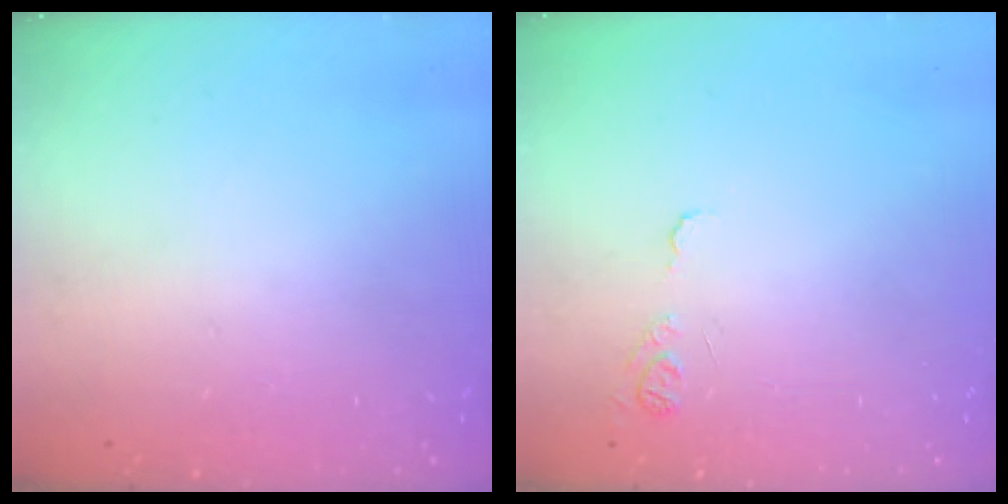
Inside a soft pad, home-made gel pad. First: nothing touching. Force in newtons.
{"total": 7.2, "press": 7.2, "slide": 0.7}